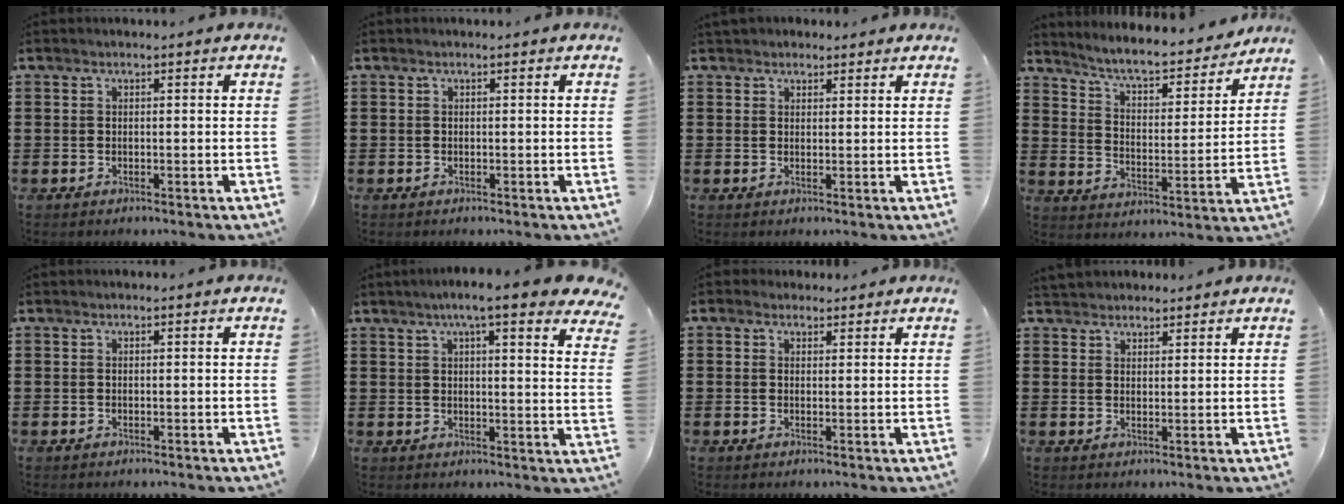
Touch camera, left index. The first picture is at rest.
{"total": 0.0}
{"total": 1.9, "force": [1.6, 1.1, 0.0], "torque": [-0.004, 0.007, 0.031]}
{"total": 6.1, "force": [5.7, 0.3, 2.3], "torque": [-0.069, -0.041, 0.093]}
{"total": 0.0}
{"total": 6.7, "force": [5.1, 0.3, 4.3], "torque": [-0.084, -0.014, 0.084]}
{"total": 1.6, "force": [1.1, 1.1, 0.1], "torque": [-0.008, 0.007, 0.021]}
{"total": 2.4, "force": [2.1, 1.0, -0.3], "torque": [-0.002, 0.003, 0.041]}